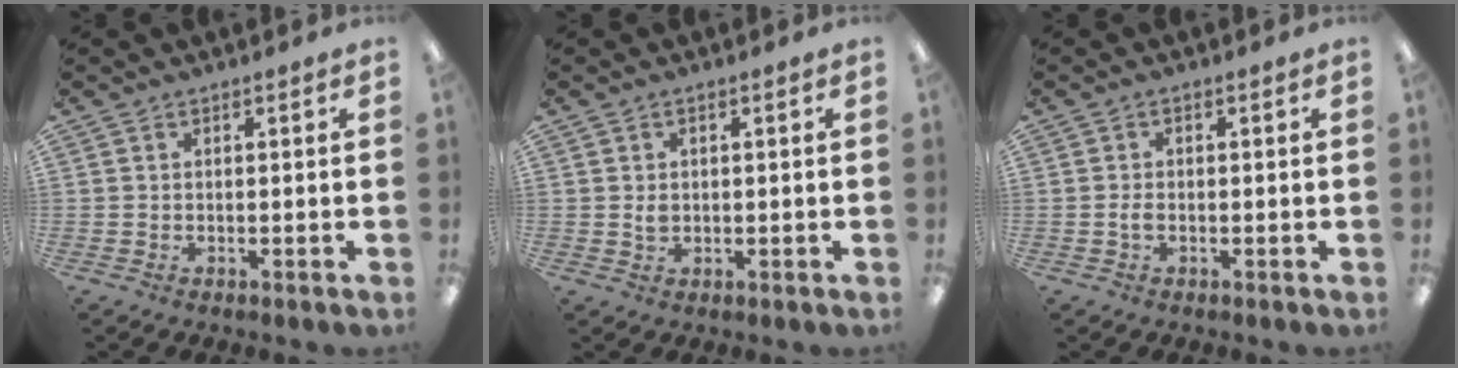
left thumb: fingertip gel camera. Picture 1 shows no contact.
{"total": 1.6, "force": [0.2, 1.1, 1.1], "torque": [-0.023, 0.002, 0.003]}
{"total": 1.3, "force": [-0.4, 0.6, 1.1], "torque": [-0.021, 0.001, -0.008]}